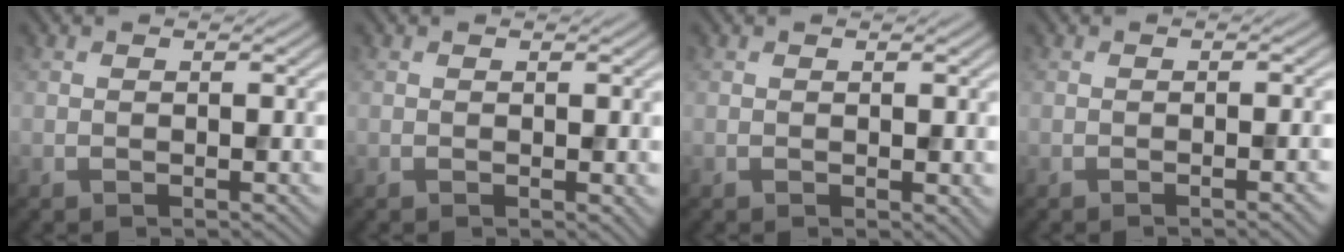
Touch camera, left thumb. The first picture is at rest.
{"total": 0.6, "force": [0.1, 0.4, 0.5], "torque": [-0.004, -0.003, 0.001]}
{"total": 0.8, "force": [0.1, 0.5, 0.6], "torque": [-0.005, -0.004, 0.002]}
{"total": 1.9, "force": [-0.6, 0.4, 1.8], "torque": [-0.020, 0.004, -0.014]}